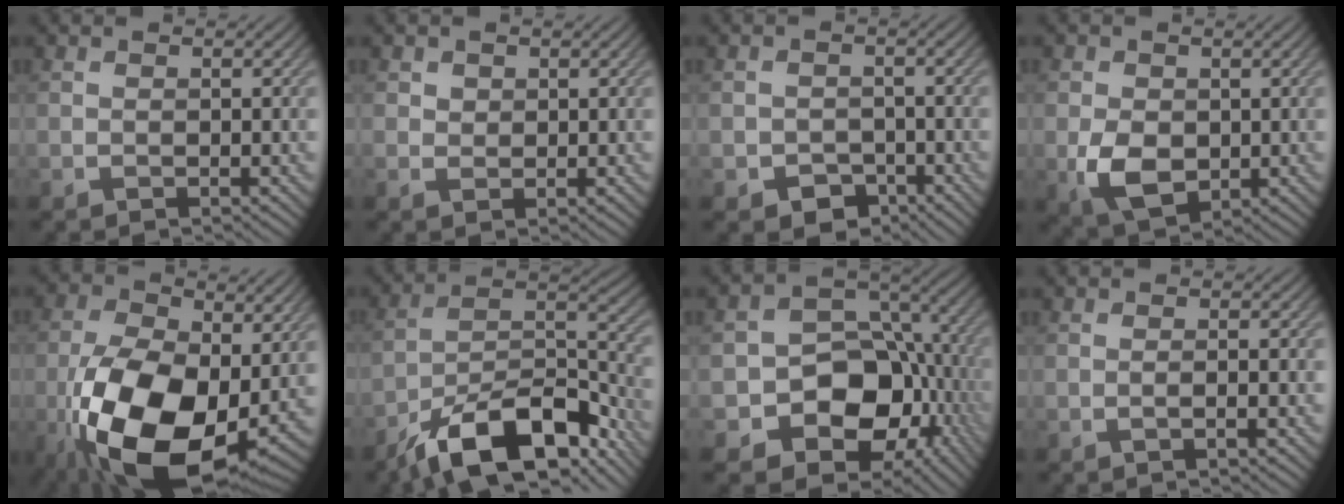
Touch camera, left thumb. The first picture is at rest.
{"total": 1.3, "force": [0.7, 1.1, 0.4], "torque": [-0.008, -0.002, 0.011]}
{"total": 3.7, "force": [-2.2, 2.7, 1.4], "torque": [-0.020, -0.009, -0.042]}
{"total": 5.4, "force": [-0.6, 4.0, 3.7], "torque": [-0.084, -0.009, -0.013]}
{"total": 18.5, "force": [-4.7, 10.7, 14.4], "torque": [-0.286, -0.042, -0.073]}
{"total": 15.5, "force": [-10.9, 5.5, 9.6], "torque": [-0.170, -0.009, -0.196]}
{"total": 13.5, "force": [-4.4, 10.3, 7.5], "torque": [-0.125, -0.023, -0.083]}
{"total": 1.0, "force": [-0.3, 0.1, 0.9], "torque": [-0.018, 0.001, -0.010]}